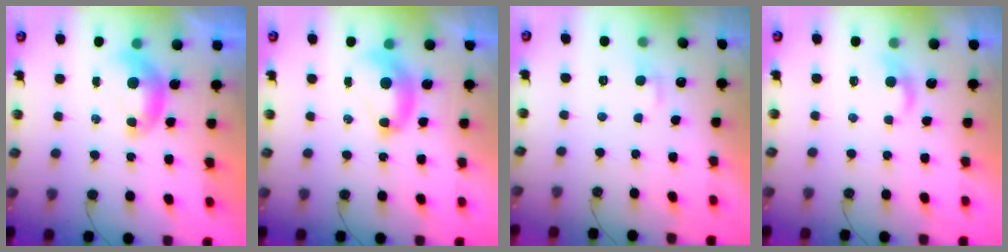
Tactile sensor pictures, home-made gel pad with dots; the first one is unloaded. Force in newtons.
{"total": 2.6, "press": 2.6, "slide": 0.2}
{"total": 1.8, "press": 1.7, "slide": 0.5}
{"total": 0.6, "press": 0.4, "slide": 0.4}